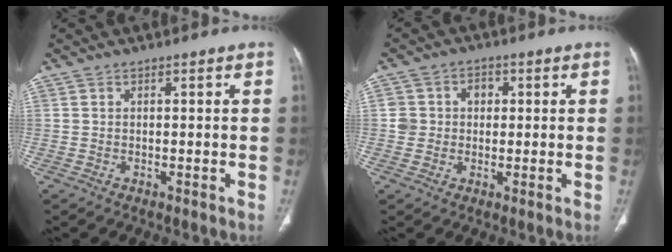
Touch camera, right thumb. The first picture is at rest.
{"total": 5.2, "force": [0.6, 4.8, 2.0], "torque": [-0.006, 0.012, 0.010]}